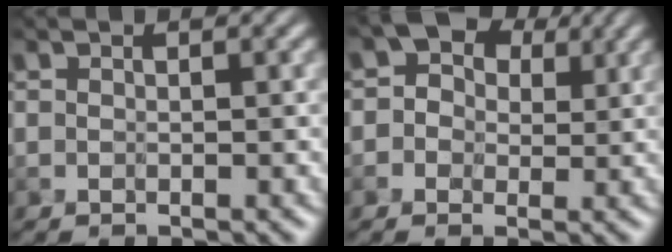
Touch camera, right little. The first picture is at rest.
{"total": 4.4, "force": [1.5, 3.4, 2.3], "torque": [-0.023, 0.010, -0.001]}